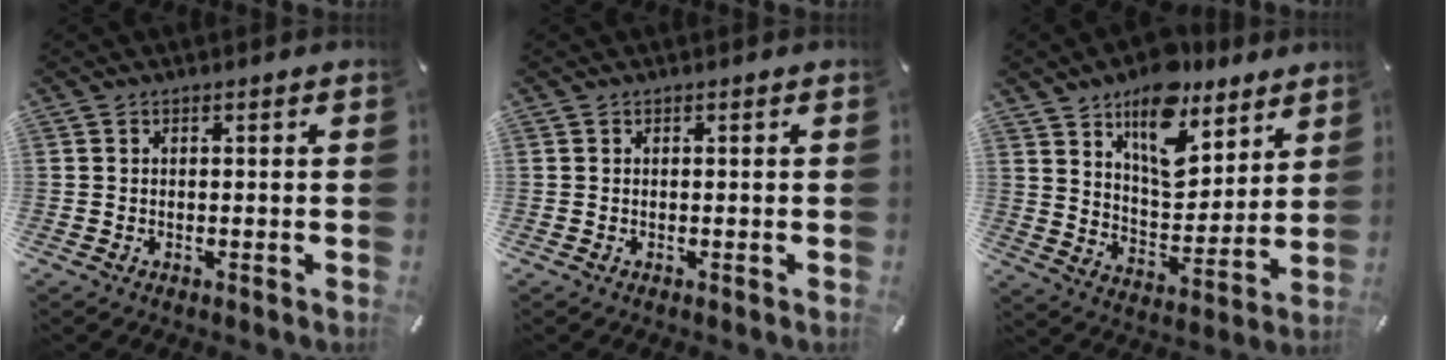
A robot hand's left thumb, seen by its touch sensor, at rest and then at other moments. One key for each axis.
{"total": 0.0}
{"total": 15.9, "fx": 10.9, "fy": 8.6, "fz": 7.8, "tx": -0.112, "ty": -0.075, "tz": 0.193}